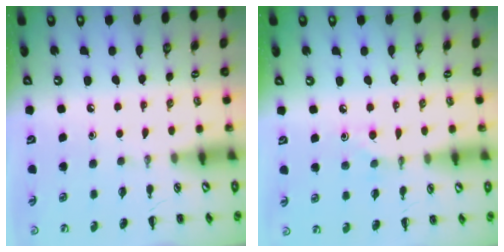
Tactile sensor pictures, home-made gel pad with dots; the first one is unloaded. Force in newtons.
{"total": 5.1, "press": 4.8, "slide": 1.6}